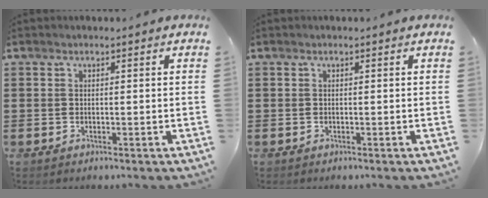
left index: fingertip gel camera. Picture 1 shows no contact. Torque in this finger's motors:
{"motor_torque": [0.00, 0.00, 0.00, 0.00]}